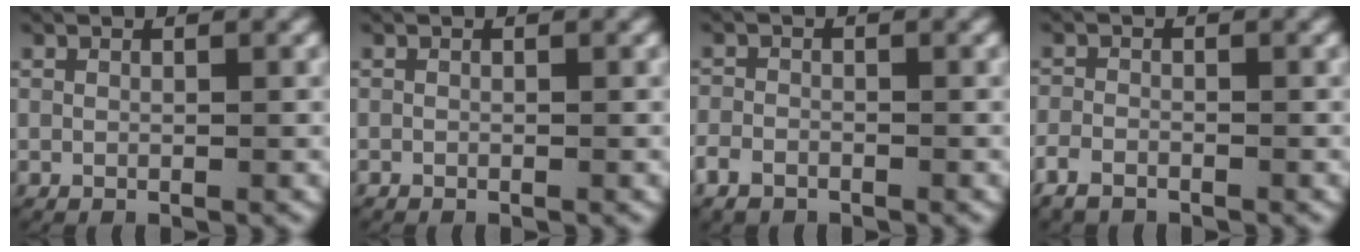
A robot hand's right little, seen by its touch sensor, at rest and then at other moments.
{"total": 0.0}
{"total": 2.2, "force": [-1.5, 1.6, 0.6], "torque": [-0.022, -0.008, -0.025]}
{"total": 2.4, "force": [-1.8, 1.5, 0.7], "torque": [-0.028, -0.010, -0.030]}